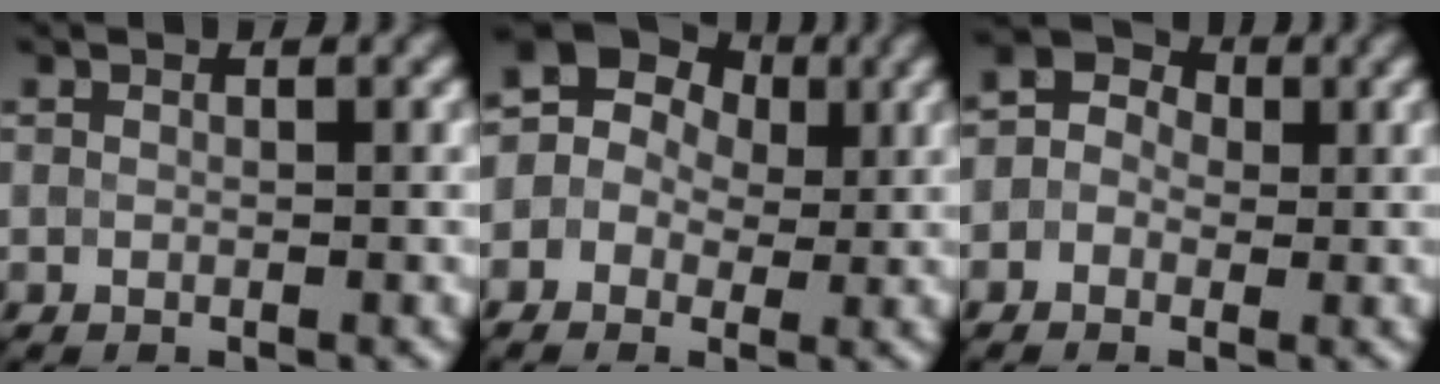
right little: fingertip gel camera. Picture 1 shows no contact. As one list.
[{"total": 8.3, "force": [2.3, 6.8, 4.1], "torque": [-0.070, 0.037, -0.011]}, {"total": 3.2, "force": [-0.1, 2.7, 1.7], "torque": [-0.016, 0.012, -0.014]}]